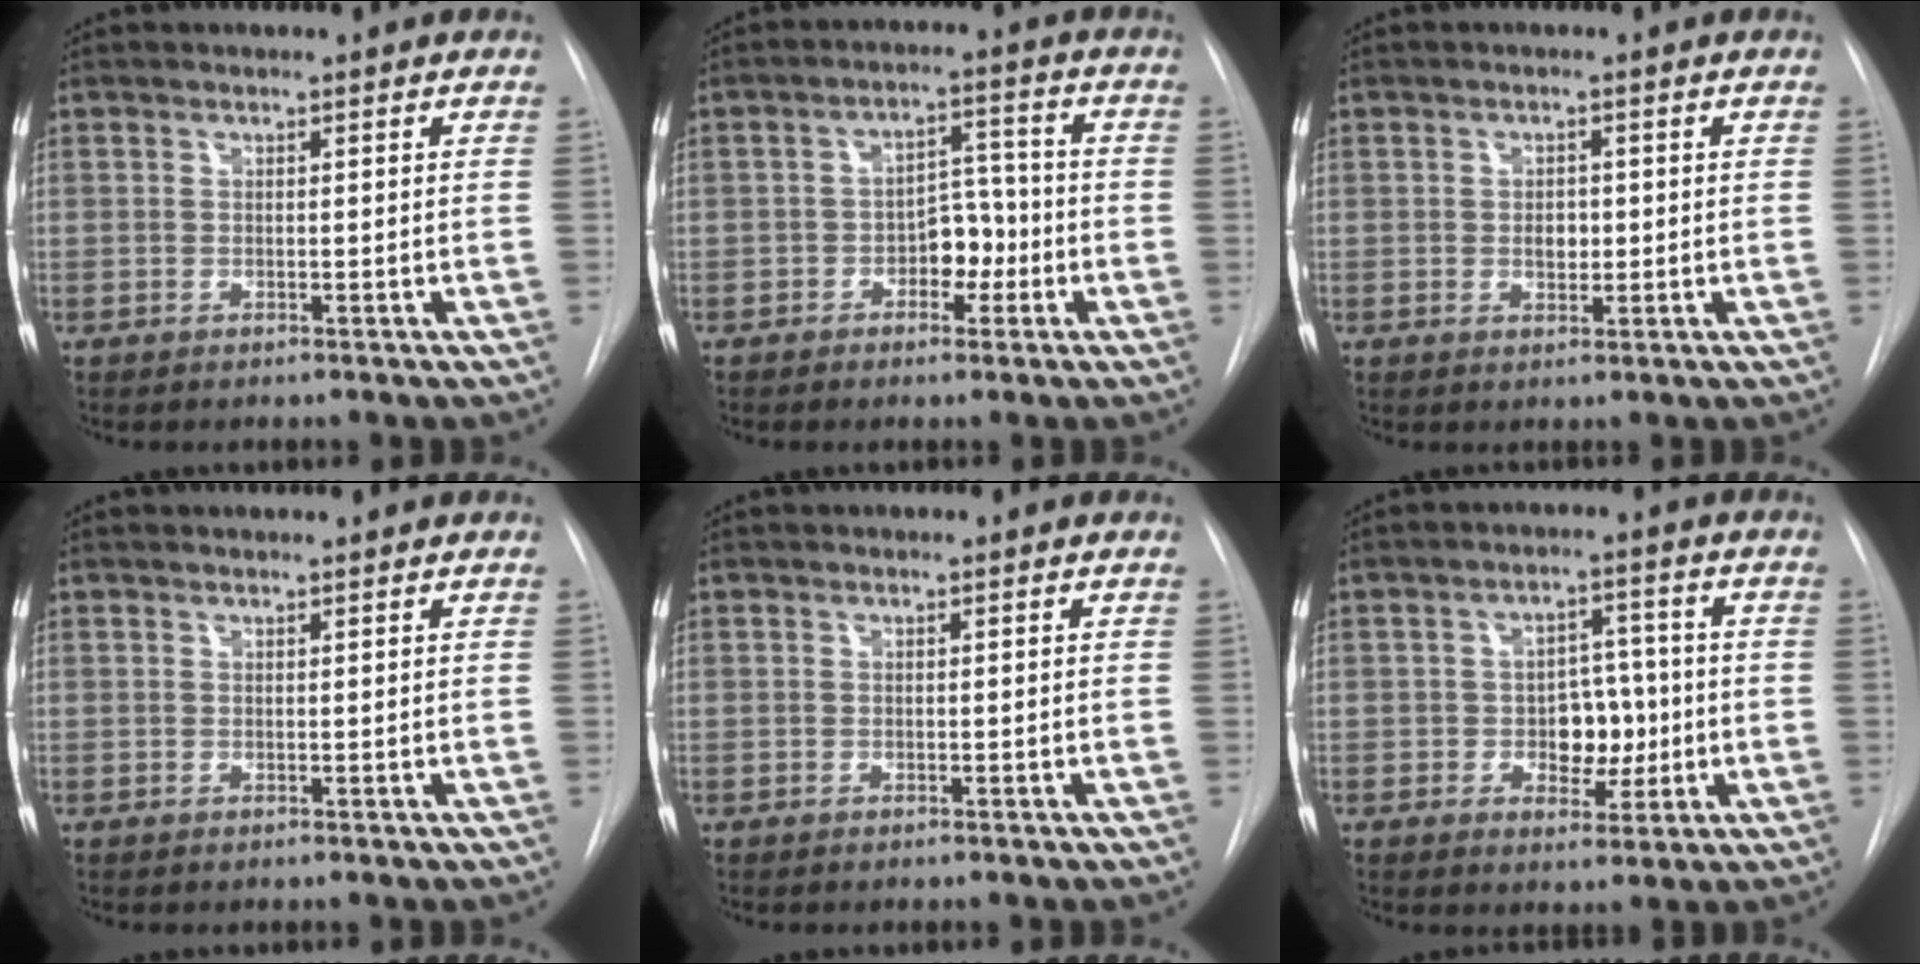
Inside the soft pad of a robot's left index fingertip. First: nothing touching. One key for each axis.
{"total": 5.3, "fx": -1.9, "fy": 3.1, "fz": 3.8, "tx": -0.051, "ty": 0.017, "tz": -0.032}
{"total": 2.1, "fx": 0.0, "fy": 1.5, "fz": 1.5, "tx": -0.024, "ty": 0.000, "tz": 0.003}
{"total": 1.4, "fx": 1.3, "fy": -0.1, "fz": 0.3, "tx": -0.006, "ty": 0.014, "tz": 0.023}
{"total": 0.0}
{"total": 6.5, "fx": -0.9, "fy": 4.3, "fz": 4.8, "tx": -0.063, "ty": 0.015, "tz": -0.007}